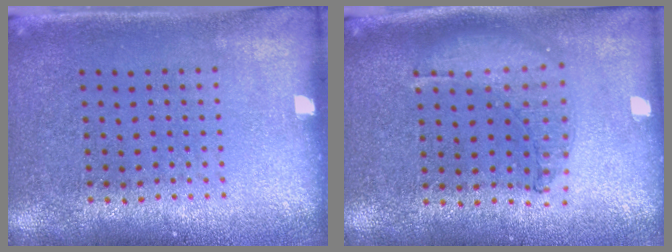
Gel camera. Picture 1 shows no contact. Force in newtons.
{"total": 0.9, "press": 0.9, "slide": 0.2}